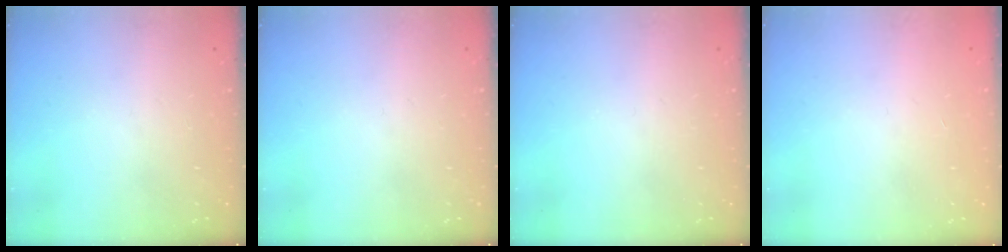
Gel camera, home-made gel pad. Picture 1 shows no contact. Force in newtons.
{"total": 0.0}
{"total": 0.0}
{"total": 0.9, "press": 0.8, "slide": 0.2}